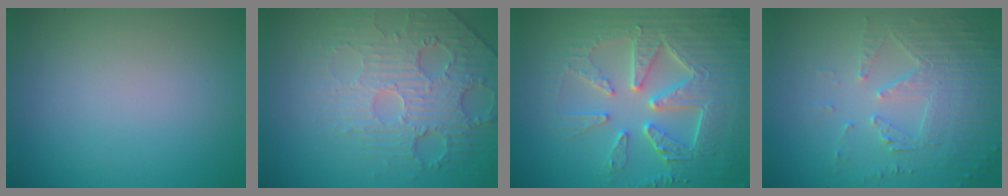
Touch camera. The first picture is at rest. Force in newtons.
{"total": 4.4, "press": 4.0, "slide": 1.7}
{"total": 8.4, "press": 6.3, "slide": 5.7}
{"total": 5.8, "press": 3.7, "slide": 4.4}